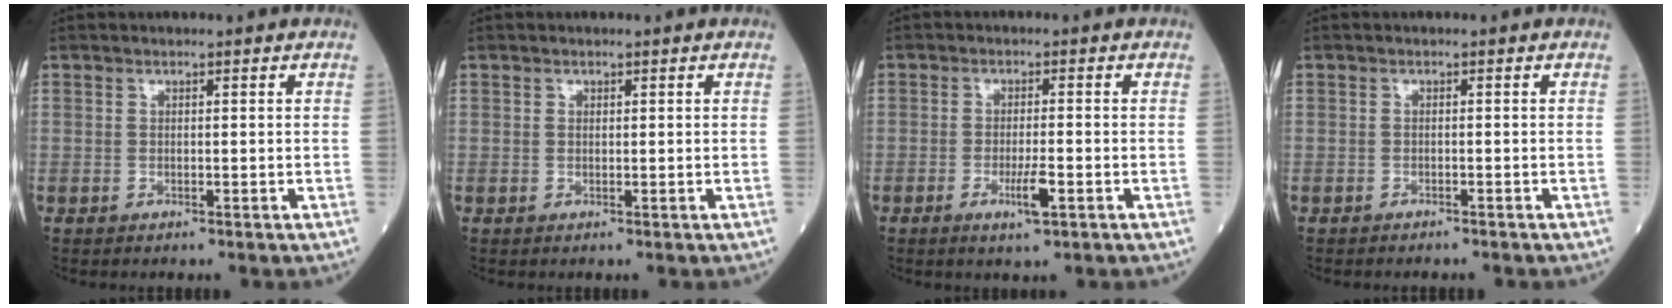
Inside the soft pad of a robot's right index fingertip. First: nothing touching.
{"total": 0.0}
{"total": 3.8, "force": [-1.5, 0.4, 3.5], "torque": [-0.067, -0.004, -0.022]}
{"total": 1.9, "force": [-1.8, 0.4, 0.5], "torque": [-0.011, -0.003, -0.022]}